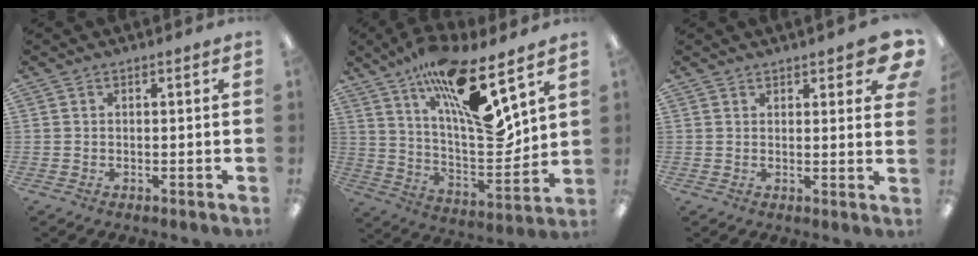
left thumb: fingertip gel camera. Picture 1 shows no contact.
{"total": 19.1, "force": [12.1, 4.7, 14.0], "torque": [-0.233, -0.080, 0.199]}
{"total": 5.9, "force": [4.2, 2.0, 3.7], "torque": [-0.040, -0.026, 0.069]}